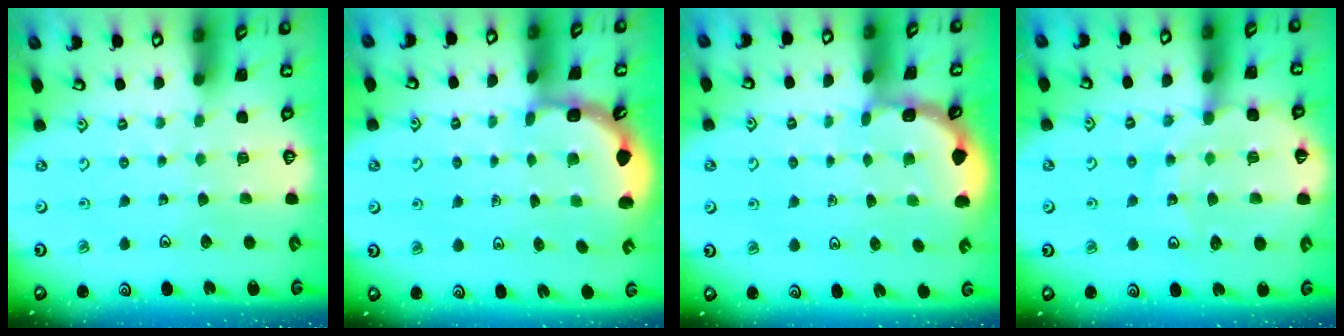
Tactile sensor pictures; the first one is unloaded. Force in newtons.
{"total": 2.1, "press": 1.9, "slide": 0.9}
{"total": 2.1, "press": 2.1, "slide": 0.2}
{"total": 11.7, "press": 11.2, "slide": 3.1}